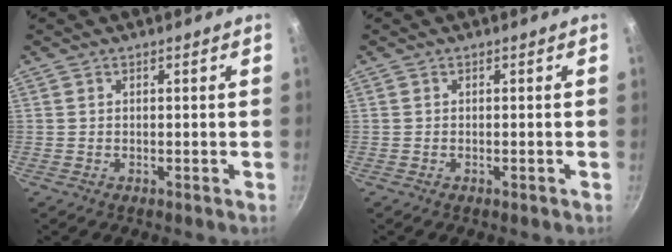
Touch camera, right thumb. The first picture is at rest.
{"total": 0.5, "force": [-0.3, 0.1, 0.4], "torque": [-0.009, 0.004, -0.005]}